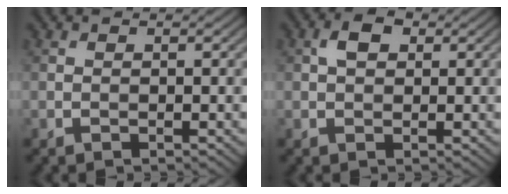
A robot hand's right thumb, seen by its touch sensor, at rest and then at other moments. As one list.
[{"total": 2.9, "force": [0.9, 1.9, 2.1], "torque": [-0.041, 0.008, 0.013]}]